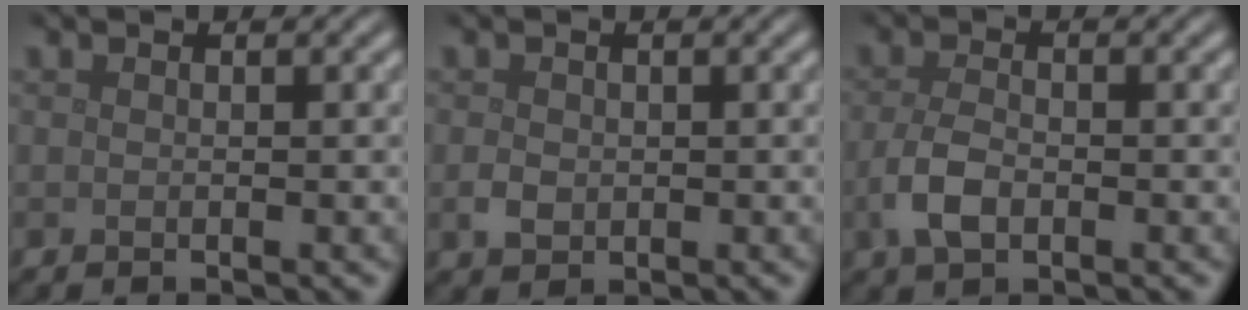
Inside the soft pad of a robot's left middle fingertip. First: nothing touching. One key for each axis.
{"total": 1.6, "fx": -0.2, "fy": 1.3, "fz": 0.8, "tx": -0.017, "ty": -0.005, "tz": -0.007}
{"total": 3.1, "fx": -1.0, "fy": 1.8, "fz": 2.3, "tx": -0.051, "ty": -0.002, "tz": -0.021}